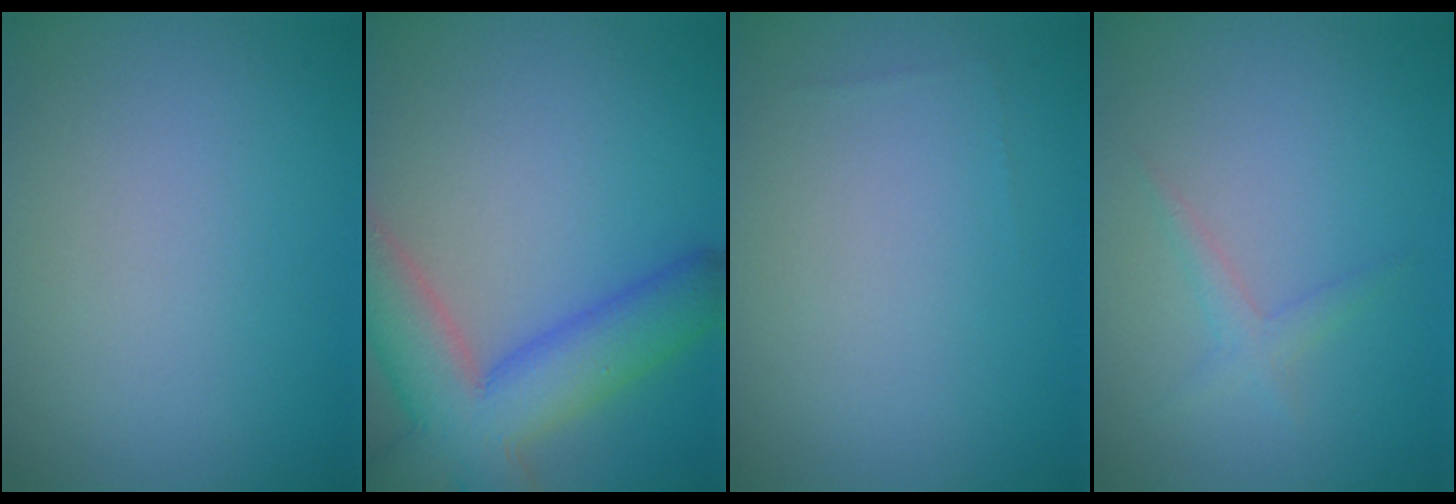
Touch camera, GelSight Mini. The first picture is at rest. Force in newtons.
{"total": 9.1, "press": 9.0, "slide": 0.6}
{"total": 0.0}
{"total": 1.3, "press": 1.3, "slide": 0.2}